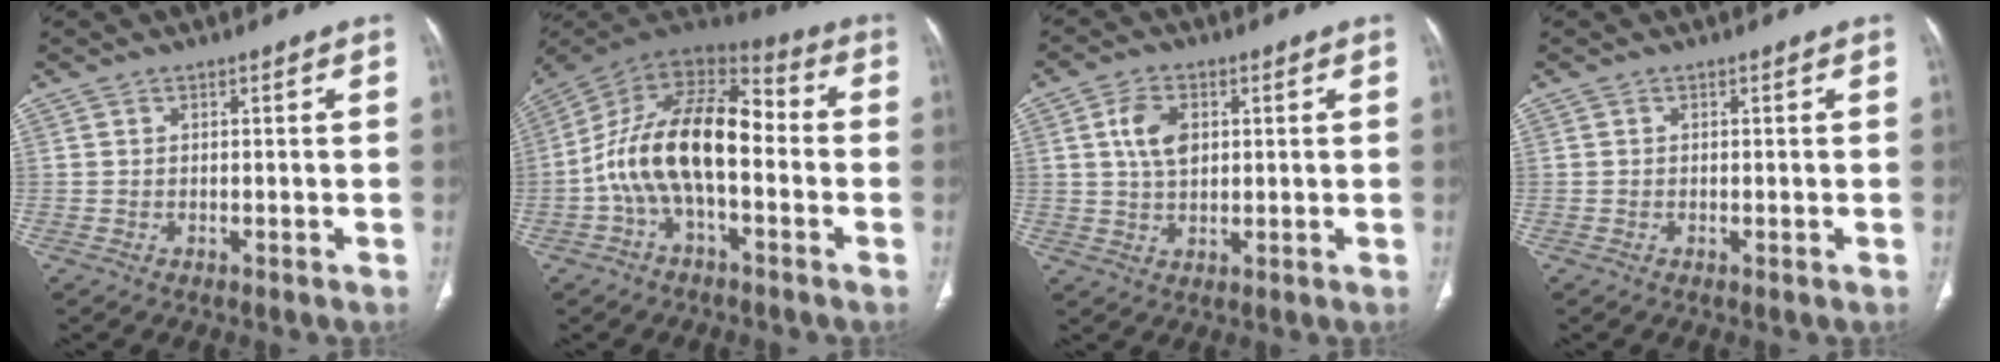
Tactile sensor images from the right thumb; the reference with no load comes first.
{"total": 18.5, "force": [-2.5, 9.3, 15.8], "torque": [-0.272, 0.054, -0.053]}
{"total": 6.6, "force": [1.6, 4.2, 4.9], "torque": [-0.086, -0.002, 0.030]}
{"total": 0.0}